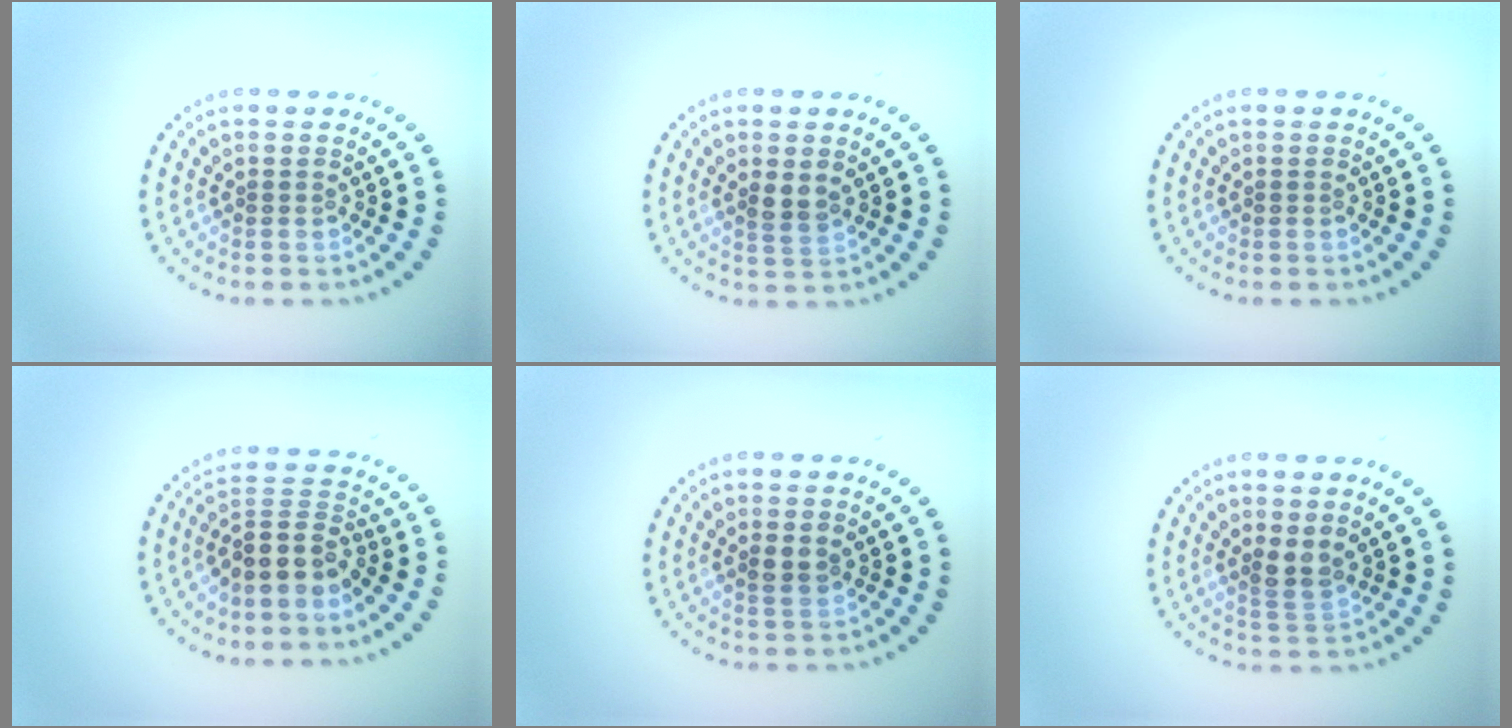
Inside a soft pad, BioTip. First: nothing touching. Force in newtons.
{"total": 1.4, "press": 1.3, "slide": 0.7}
{"total": 0.0}
{"total": 3.8, "press": 3.2, "slide": 2.1}
{"total": 1.4, "press": 1.3, "slide": 0.4}
{"total": 2.0, "press": 1.5, "slide": 1.3}